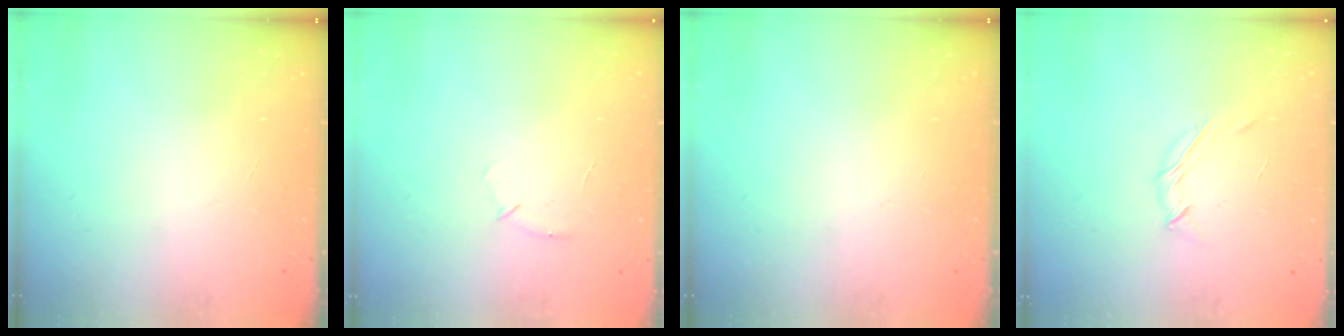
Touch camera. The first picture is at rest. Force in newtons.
{"total": 4.6, "press": 4.4, "slide": 1.2}
{"total": 0.0}
{"total": 3.9, "press": 3.7, "slide": 1.0}